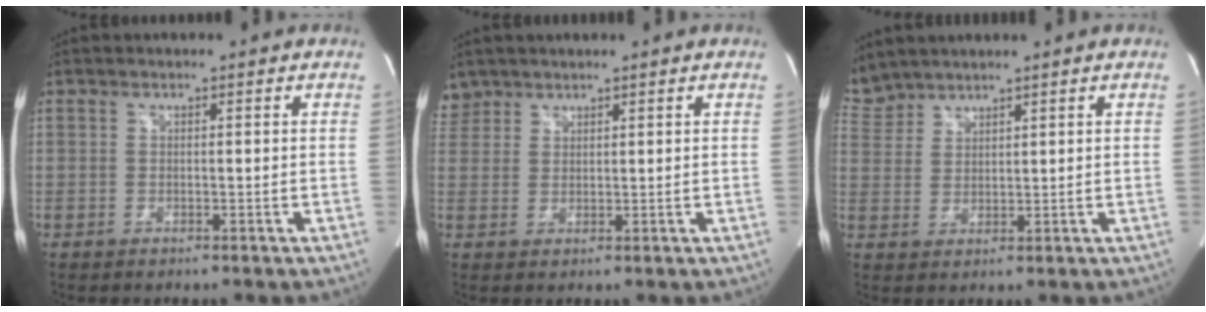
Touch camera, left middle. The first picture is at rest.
{"total": 3.1, "force": [2.6, 1.6, -0.3], "torque": [0.009, 0.009, 0.053]}
{"total": 4.6, "force": [4.5, 0.8, 0.0], "torque": [-0.013, 0.013, 0.101]}